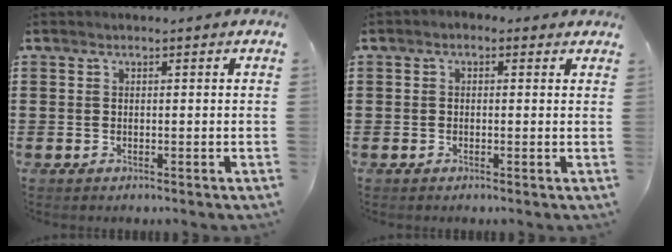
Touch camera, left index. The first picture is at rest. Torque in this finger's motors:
{"motor_torque": [2.14, 0.00, 0.14, 0.02]}